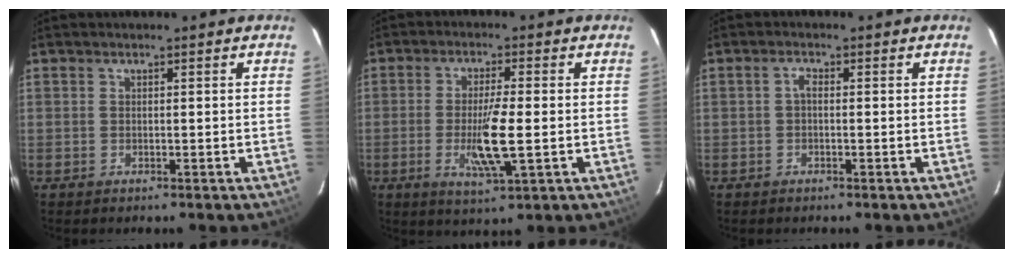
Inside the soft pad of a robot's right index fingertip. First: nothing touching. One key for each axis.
{"total": 8.3, "fx": -1.6, "fy": 0.9, "fz": 8.1, "tx": -0.150, "ty": -0.014, "tz": -0.029}
{"total": 1.2, "fx": -0.3, "fy": 0.6, "fz": 1.0, "tx": -0.021, "ty": 0.007, "tz": -0.007}